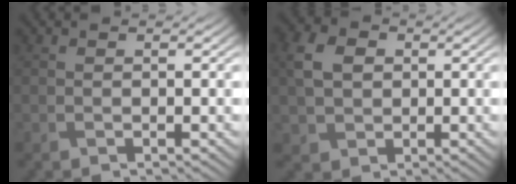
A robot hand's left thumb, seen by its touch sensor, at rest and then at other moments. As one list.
[{"total": 5.6, "force": [0.7, 4.6, 3.2], "torque": [-0.088, 0.007, 0.010]}]